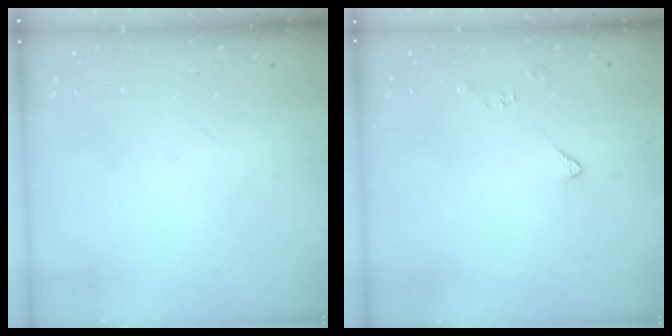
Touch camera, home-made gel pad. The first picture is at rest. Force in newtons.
{"total": 3.1, "press": 3.1, "slide": 0.7}